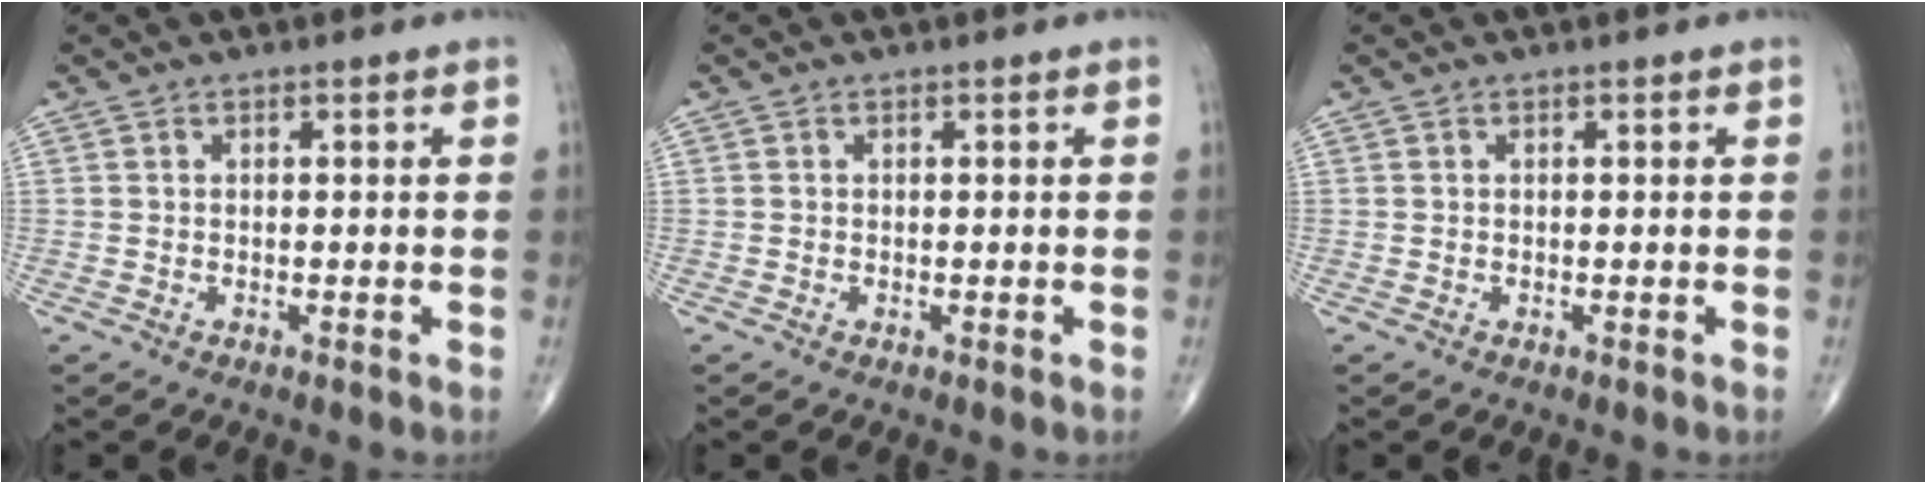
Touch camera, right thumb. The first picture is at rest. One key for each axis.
{"total": 0.0}
{"total": 0.0}